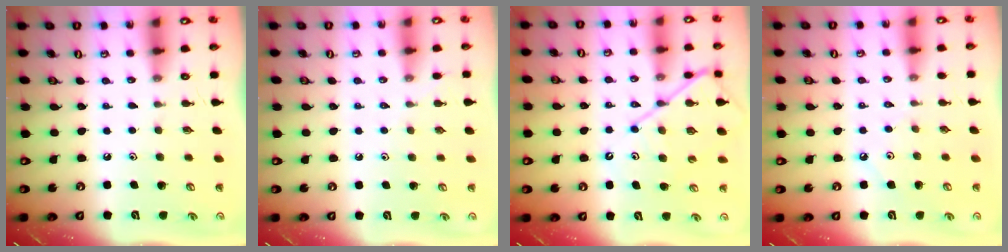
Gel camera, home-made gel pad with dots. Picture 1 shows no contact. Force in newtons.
{"total": 2.8, "press": 2.8, "slide": 0.4}
{"total": 10.9, "press": 10.9, "slide": 1.2}
{"total": 2.2, "press": 2.2, "slide": 0.3}